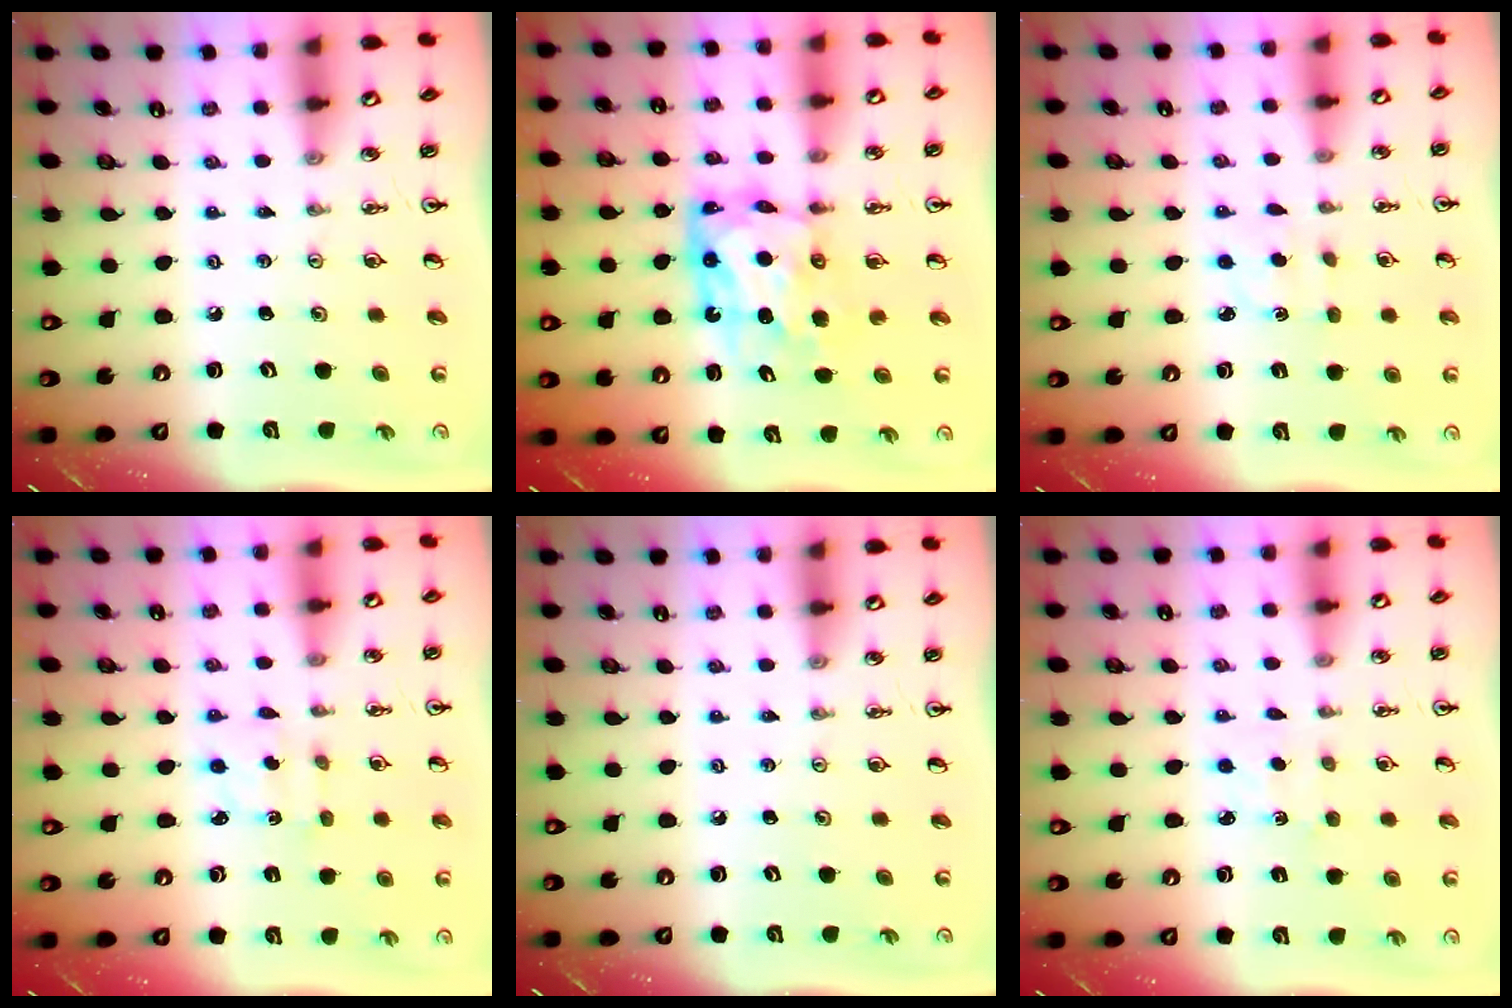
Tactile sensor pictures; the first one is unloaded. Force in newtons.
{"total": 8.9, "press": 8.8, "slide": 1.1}
{"total": 1.7, "press": 1.6, "slide": 0.6}
{"total": 2.4, "press": 2.4, "slide": 0.6}
{"total": 0.0}
{"total": 1.6, "press": 1.6, "slide": 0.3}